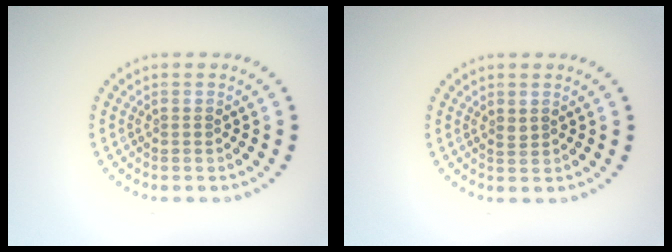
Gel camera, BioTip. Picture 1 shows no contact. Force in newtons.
{"total": 0.7, "press": 0.6, "slide": 0.3}